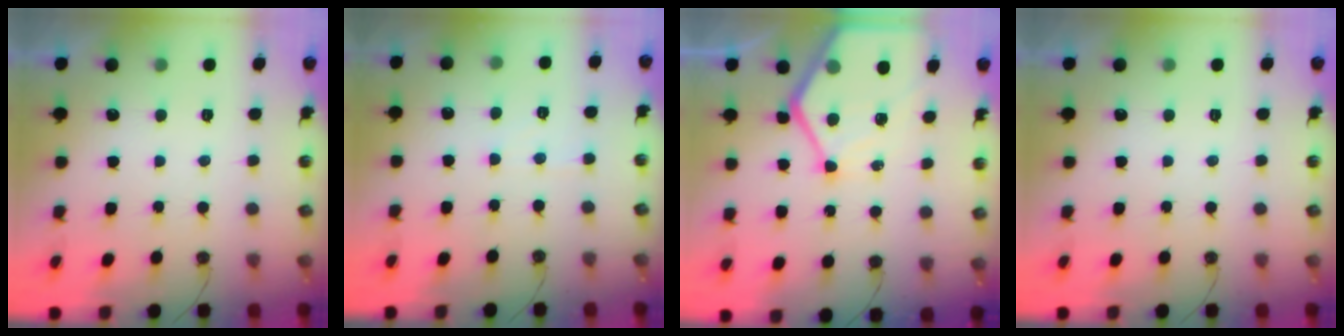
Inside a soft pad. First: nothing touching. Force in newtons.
{"total": 3.9, "press": 3.9, "slide": 0.6}
{"total": 15.7, "press": 15.6, "slide": 1.3}
{"total": 0.0}